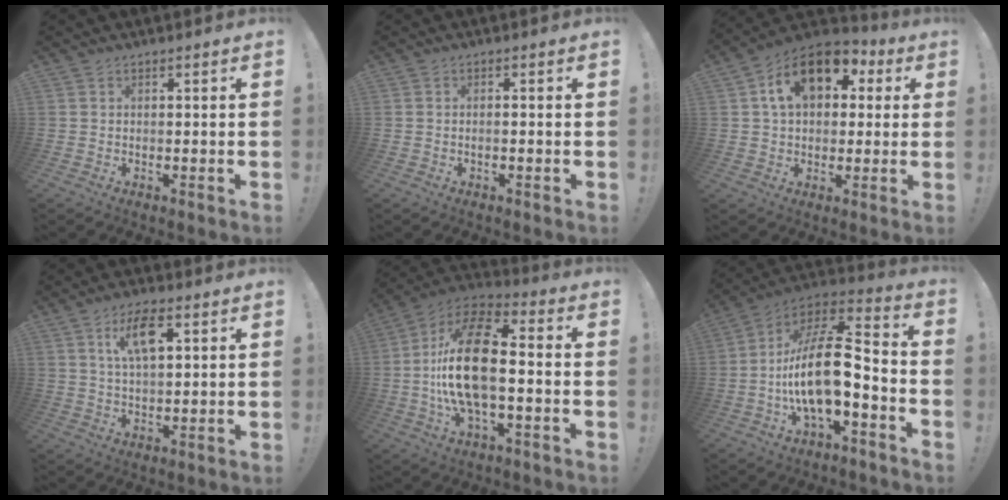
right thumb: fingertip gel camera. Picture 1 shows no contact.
{"total": 0.9, "force": [-0.7, -0.2, 0.6], "torque": [-0.018, 0.004, -0.012]}
{"total": 16.0, "force": [5.8, 10.6, 10.6], "torque": [-0.163, -0.006, 0.107]}
{"total": 9.0, "force": [3.8, 3.8, 7.2], "torque": [-0.123, 0.002, 0.063]}
{"total": 20.5, "force": [-2.2, 9.2, 18.2], "torque": [-0.347, 0.020, -0.040]}
{"total": 18.7, "force": [-3.5, 7.3, 16.8], "torque": [-0.325, 0.017, -0.059]}